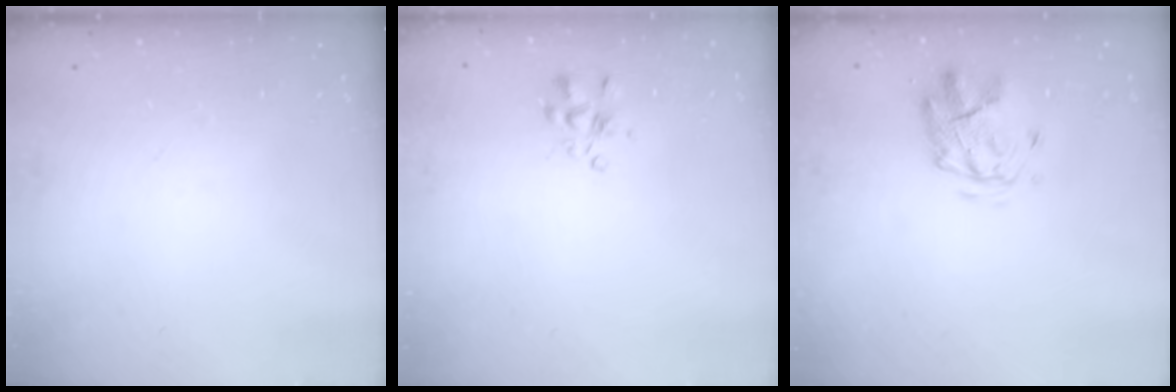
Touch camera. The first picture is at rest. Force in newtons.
{"total": 3.4, "press": 3.3, "slide": 1.0}
{"total": 2.8, "press": 2.5, "slide": 1.2}